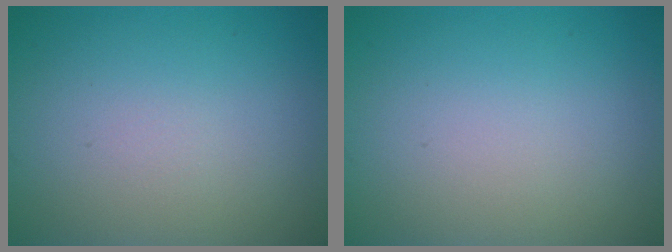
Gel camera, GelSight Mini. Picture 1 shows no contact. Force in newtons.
{"total": 0.0}